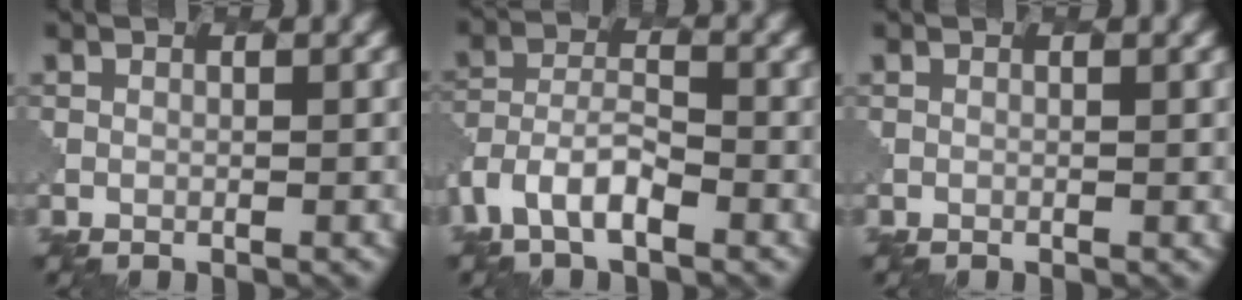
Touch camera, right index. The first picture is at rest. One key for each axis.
{"total": 4.7, "fx": -2.8, "fy": 2.4, "fz": 2.9, "tx": -0.059, "ty": -0.004, "tz": -0.062}
{"total": 0.0}